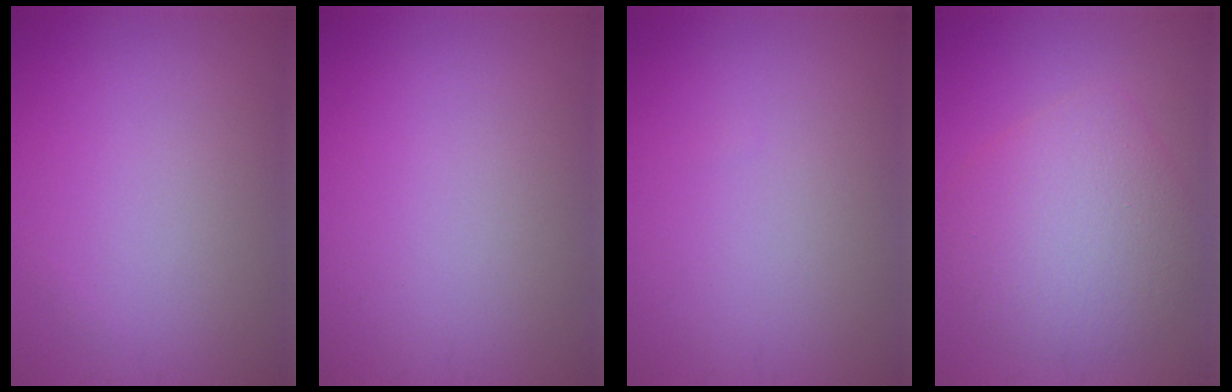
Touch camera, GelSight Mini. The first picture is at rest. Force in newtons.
{"total": 0.0}
{"total": 0.0}
{"total": 5.9, "press": 5.9, "slide": 0.2}